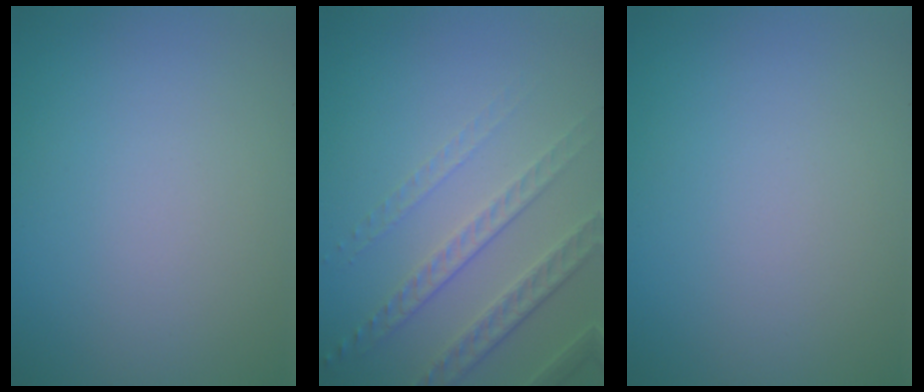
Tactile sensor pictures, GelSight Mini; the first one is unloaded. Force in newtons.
{"total": 4.6, "press": 3.1, "slide": 3.3}
{"total": 0.0}